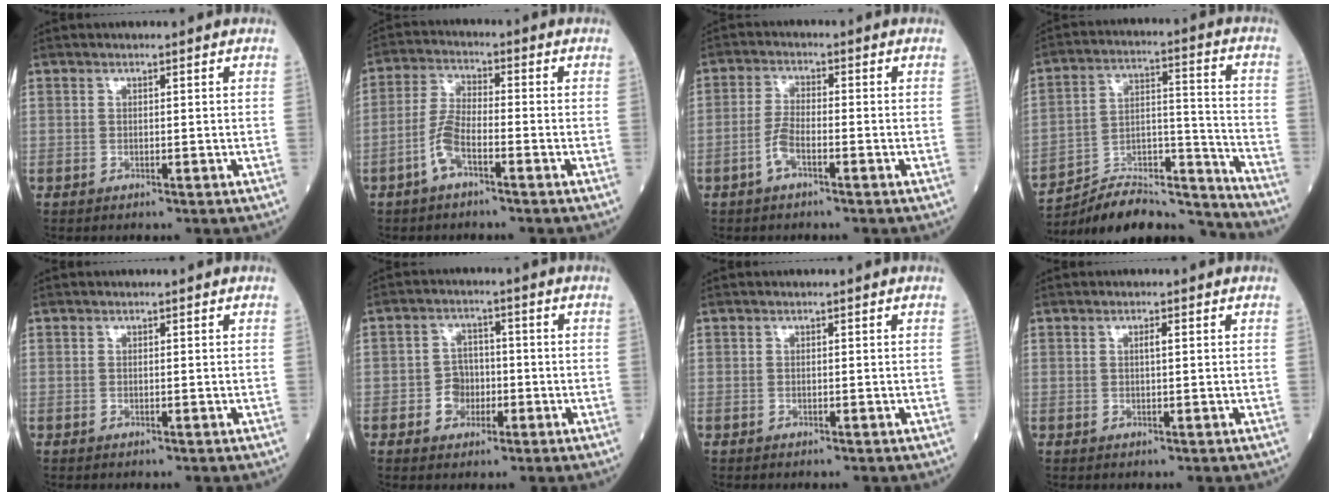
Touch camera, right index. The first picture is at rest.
{"total": 5.3, "force": [-2.7, 1.5, 4.3], "torque": [-0.096, 0.006, -0.058]}
{"total": 3.5, "force": [-1.8, 1.0, 2.9], "torque": [-0.062, 0.004, -0.039]}
{"total": 18.3, "force": [-17.8, 2.2, 3.7], "torque": [-0.071, 0.036, -0.287]}
{"total": 0.0}
{"total": 4.3, "force": [-1.3, 3.6, 1.8], "torque": [-0.026, 0.011, -0.022]}
{"total": 0.0}
{"total": 0.9, "force": [0.2, 0.1, 0.9], "torque": [-0.017, 0.003, 0.003]}